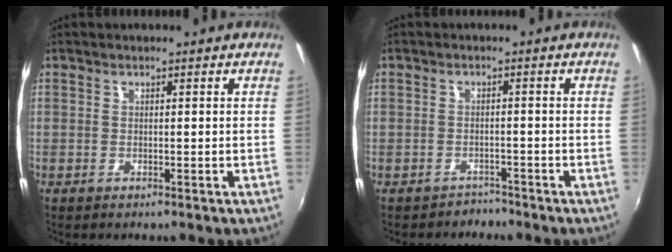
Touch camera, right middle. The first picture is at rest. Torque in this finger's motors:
{"motor_torque": [-0.36, -0.15, -0.26, -0.04]}